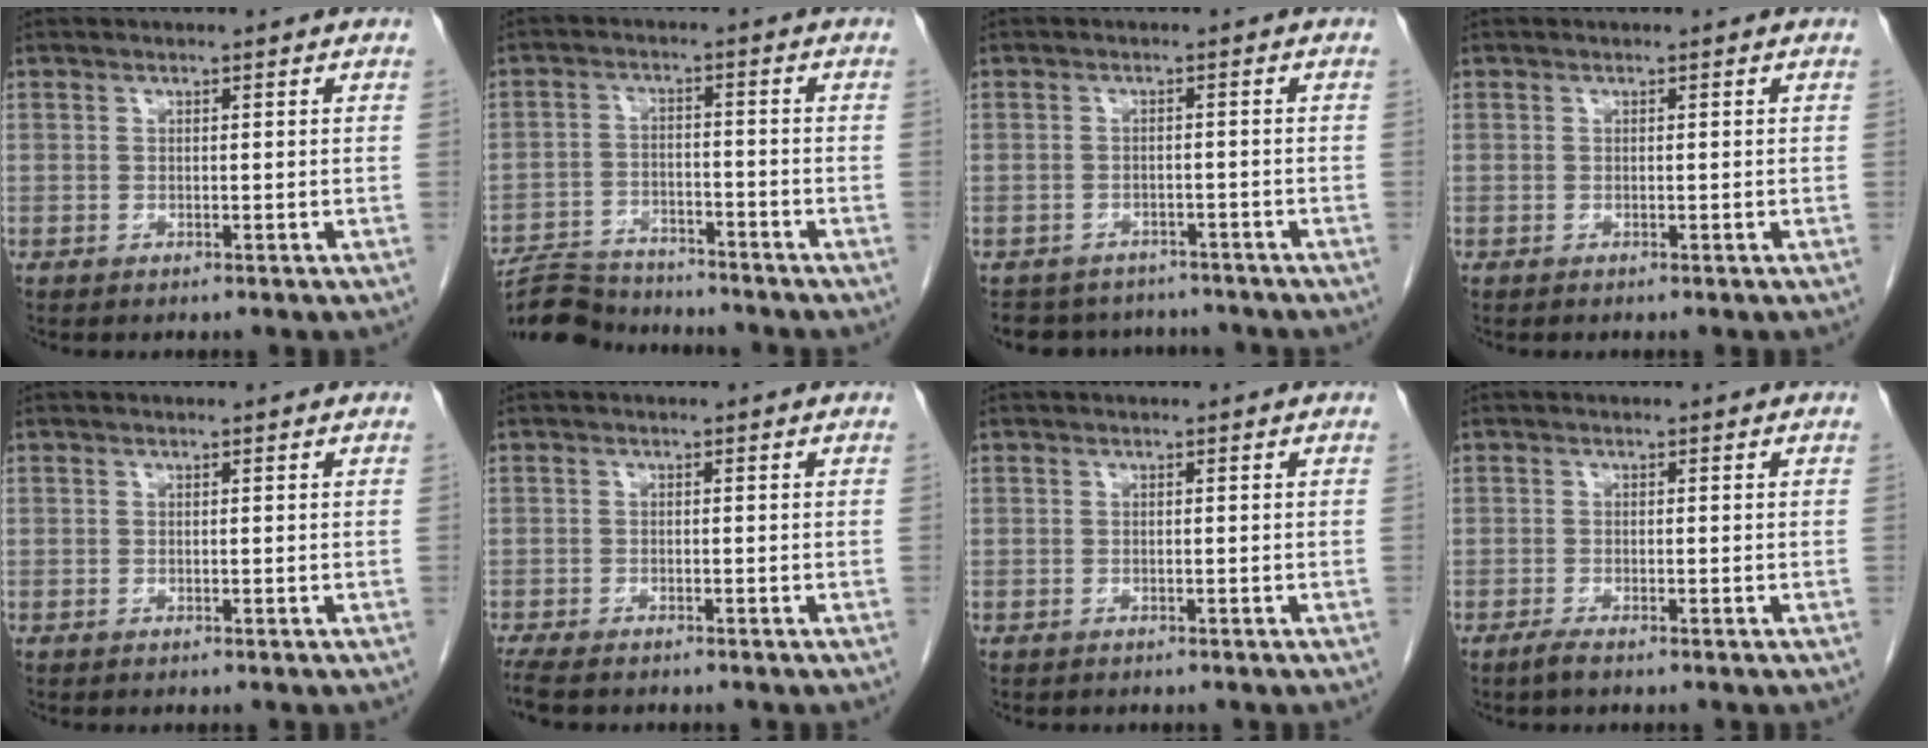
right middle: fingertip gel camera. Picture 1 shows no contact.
{"total": 9.7, "force": [-9.4, 1.8, 1.7], "torque": [-0.030, 0.002, -0.156]}
{"total": 8.0, "force": [-7.3, 3.1, 0.9], "torque": [-0.016, 0.011, -0.089]}
{"total": 0.0}
{"total": 0.0}
{"total": 4.7, "force": [-3.9, 1.2, 2.3], "torque": [-0.041, -0.012, -0.063]}
{"total": 0.0}
{"total": 1.4, "force": [-1.1, 0.0, 0.9], "torque": [-0.027, -0.005, -0.022]}